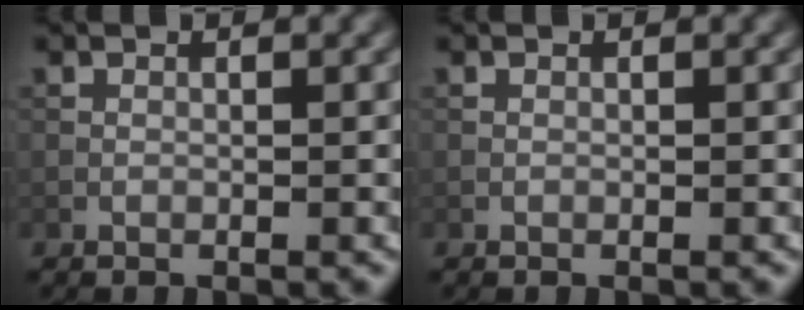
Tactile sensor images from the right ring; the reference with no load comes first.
{"total": 0.0}